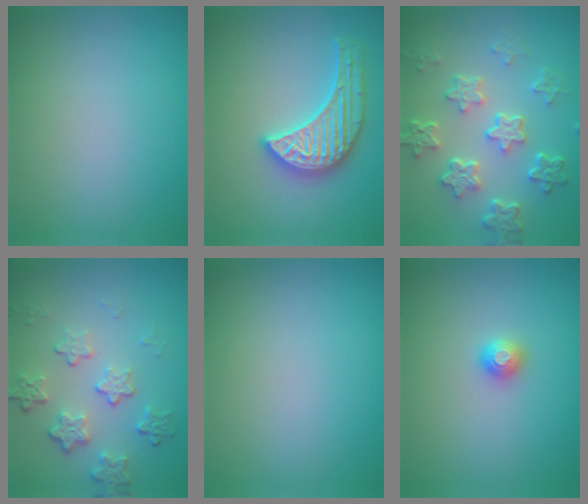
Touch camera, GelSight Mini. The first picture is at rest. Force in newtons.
{"total": 4.2, "press": 4.1, "slide": 0.5}
{"total": 5.7, "press": 4.4, "slide": 3.7}
{"total": 4.3, "press": 3.1, "slide": 2.9}
{"total": 0.0}
{"total": 1.1, "press": 1.1, "slide": 0.0}